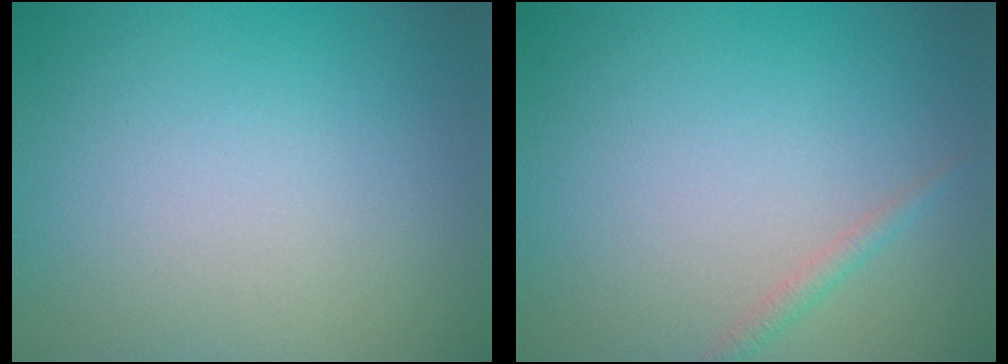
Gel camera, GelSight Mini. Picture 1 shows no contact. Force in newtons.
{"total": 1.0, "press": 1.0, "slide": 0.0}